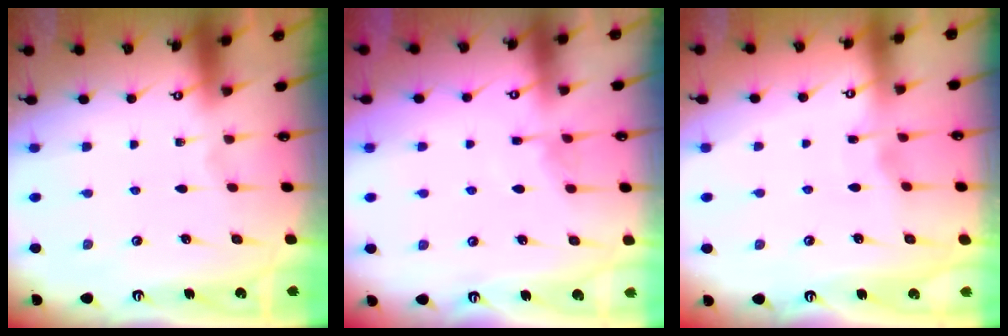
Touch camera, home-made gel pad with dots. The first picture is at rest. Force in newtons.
{"total": 5.6, "press": 5.5, "slide": 0.7}
{"total": 2.7, "press": 2.6, "slide": 0.3}